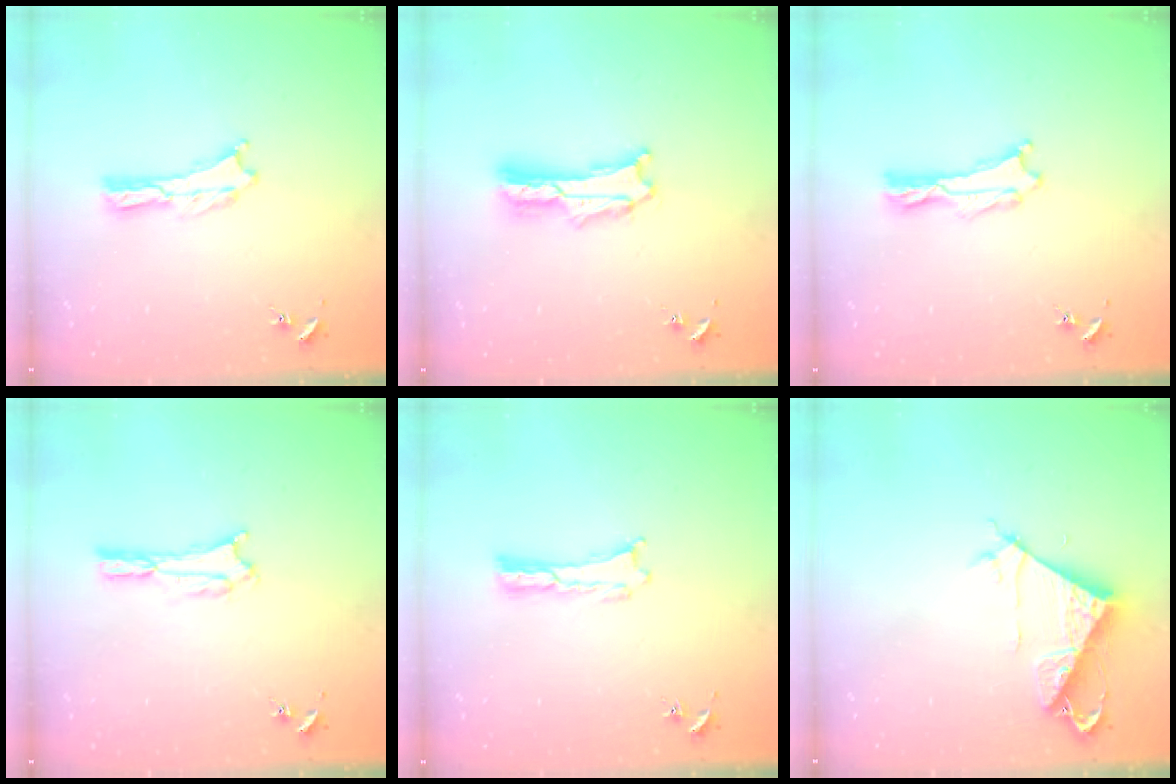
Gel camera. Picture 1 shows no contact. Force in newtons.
{"total": 1.6, "press": 1.5, "slide": 0.3}
{"total": 0.5, "press": 0.5, "slide": 0.1}
{"total": 1.9, "press": 1.9, "slide": 0.2}
{"total": 0.0}
{"total": 7.0, "press": 7.0, "slide": 0.2}